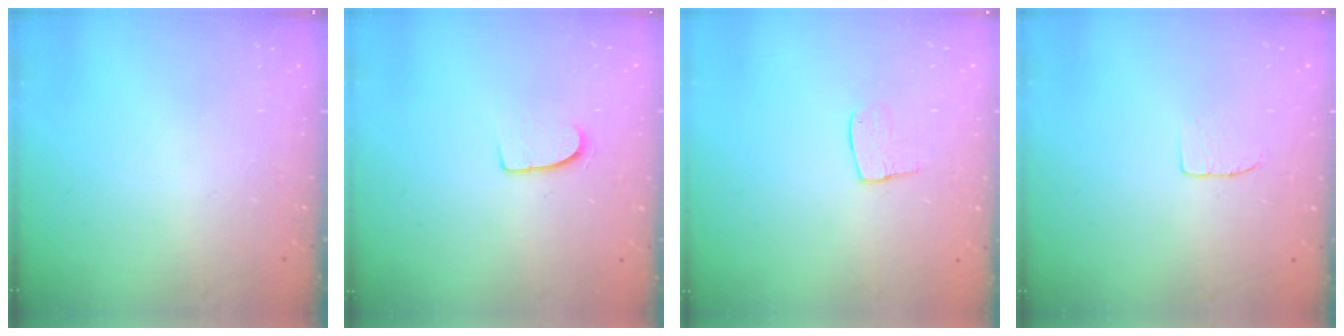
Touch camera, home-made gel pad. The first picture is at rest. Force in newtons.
{"total": 7.1, "press": 7.1, "slide": 0.5}
{"total": 7.5, "press": 7.5, "slide": 0.4}
{"total": 3.9, "press": 3.9, "slide": 0.3}